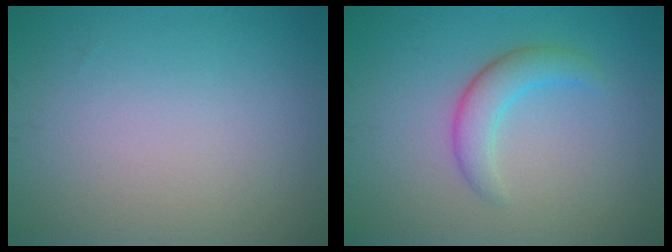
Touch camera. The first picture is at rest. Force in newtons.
{"total": 2.9, "press": 2.9, "slide": 0.2}